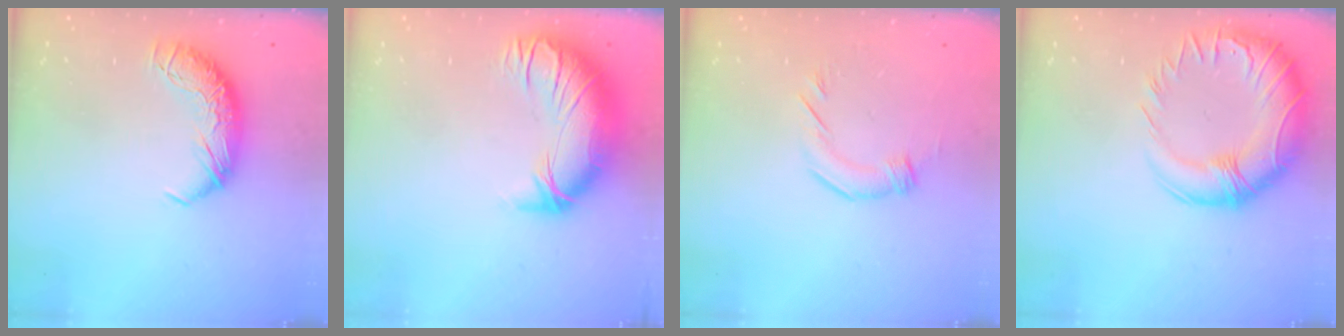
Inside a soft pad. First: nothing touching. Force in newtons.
{"total": 3.7, "press": 2.1, "slide": 3.0}
{"total": 2.7, "press": 2.4, "slide": 1.1}
{"total": 8.6, "press": 6.9, "slide": 5.2}